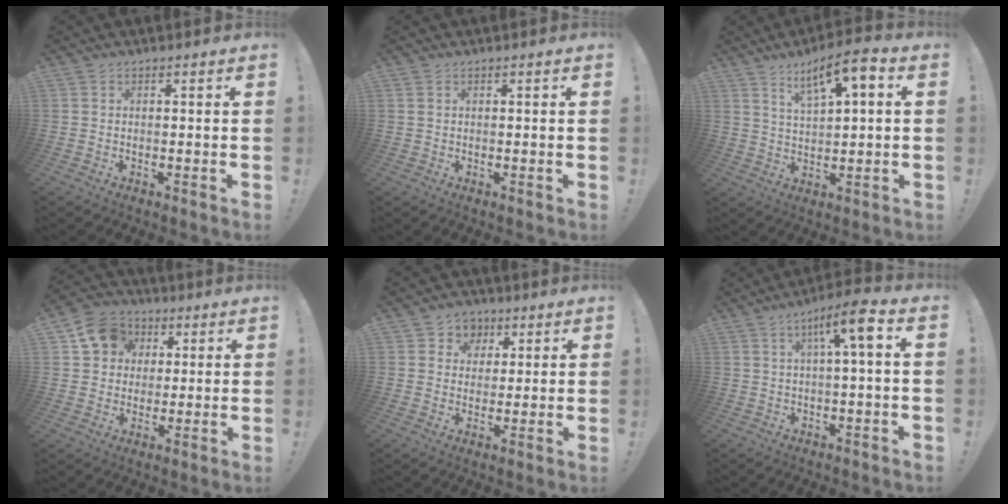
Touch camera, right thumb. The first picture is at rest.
{"total": 0.7, "force": [0.4, 0.4, 0.3], "torque": [-0.001, -0.001, 0.007]}
{"total": 9.0, "force": [4.3, 2.3, 7.6], "torque": [-0.124, -0.017, 0.071]}
{"total": 11.5, "force": [3.8, 10.0, 4.4], "torque": [-0.059, -0.006, 0.078]}
{"total": 6.1, "force": [1.5, 5.9, 1.0], "torque": [-0.007, -0.010, 0.030]}
{"total": 8.7, "force": [2.1, 1.0, 8.4], "torque": [-0.125, -0.012, 0.027]}